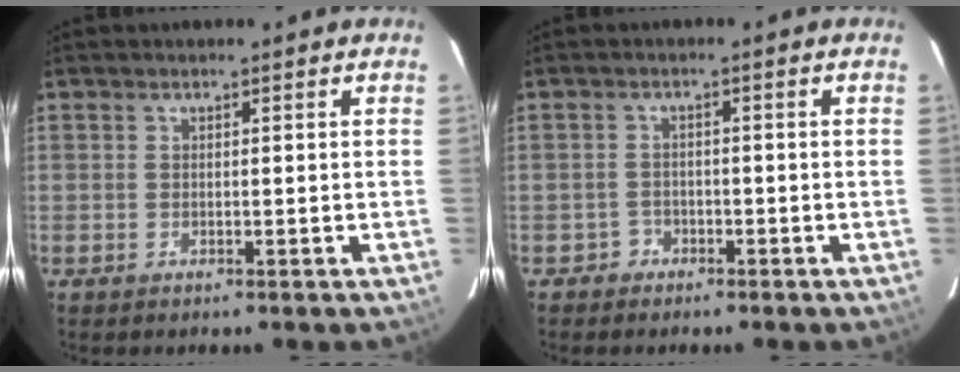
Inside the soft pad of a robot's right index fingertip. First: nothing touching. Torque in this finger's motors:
{"motor_torque": [-0.05, -0.10, 0.04, 0.00]}